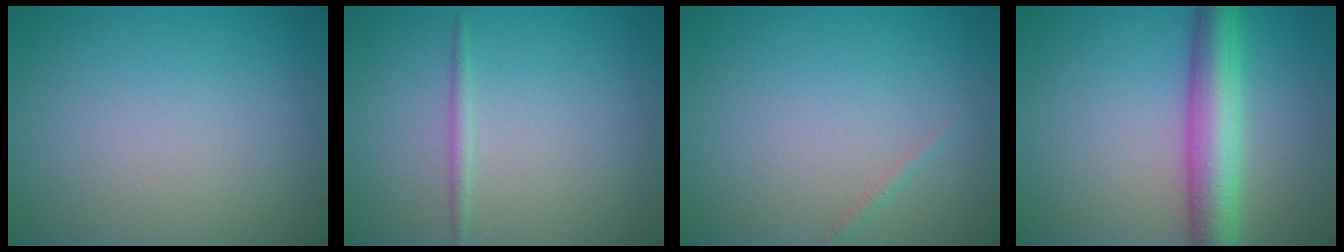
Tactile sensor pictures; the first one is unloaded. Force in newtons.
{"total": 0.9, "press": 0.9, "slide": 0.1}
{"total": 0.6, "press": 0.6, "slide": 0.0}
{"total": 6.6, "press": 6.6, "slide": 0.1}